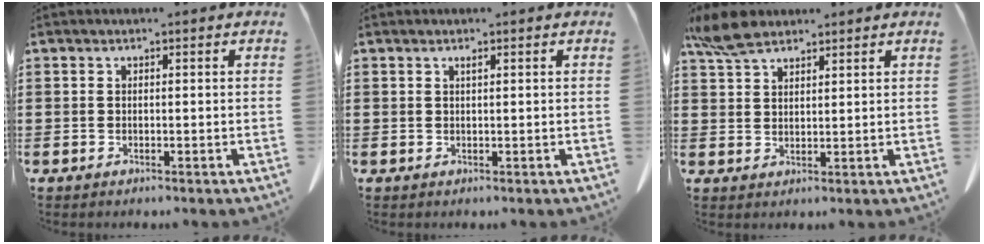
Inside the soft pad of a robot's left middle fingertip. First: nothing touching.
{"total": 0.9, "force": [0.4, -0.1, 0.8], "torque": [-0.015, -0.006, 0.009]}
{"total": 5.9, "force": [4.5, 2.2, 3.0], "torque": [-0.073, -0.002, 0.087]}